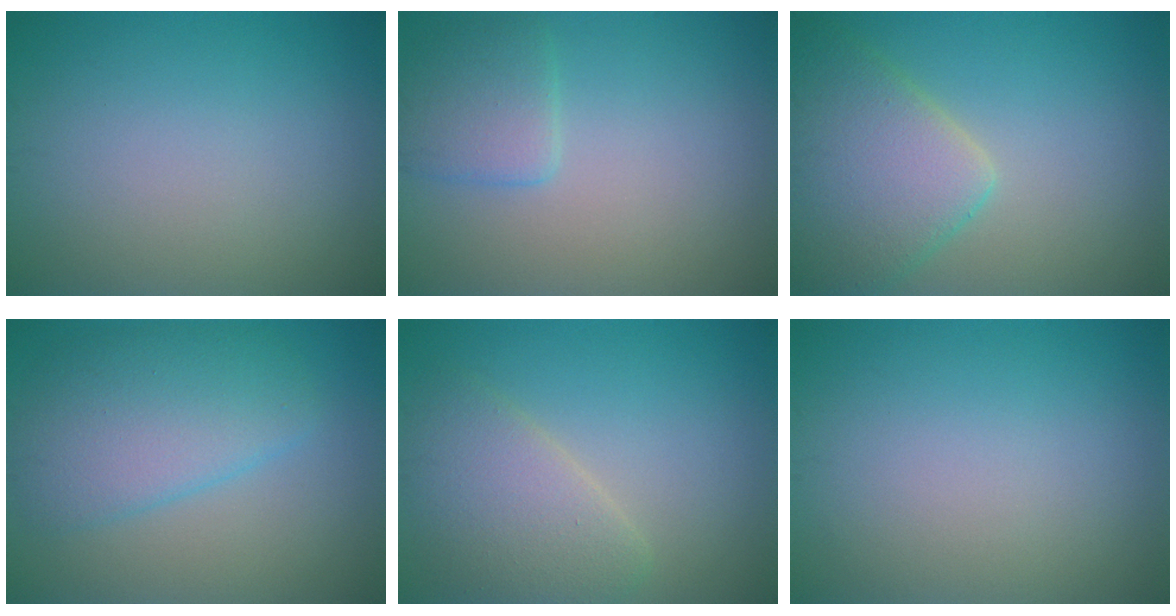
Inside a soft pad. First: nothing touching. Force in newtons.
{"total": 2.7, "press": 2.7, "slide": 0.2}
{"total": 6.9, "press": 6.8, "slide": 0.5}
{"total": 5.5, "press": 5.5, "slide": 0.3}
{"total": 4.3, "press": 4.3, "slide": 0.3}
{"total": 0.0}